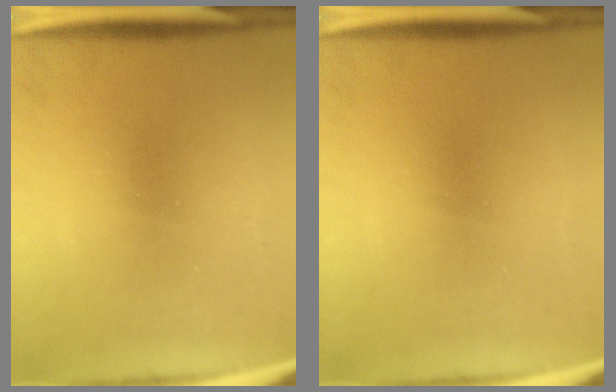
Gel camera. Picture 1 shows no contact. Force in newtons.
{"total": 0.0}